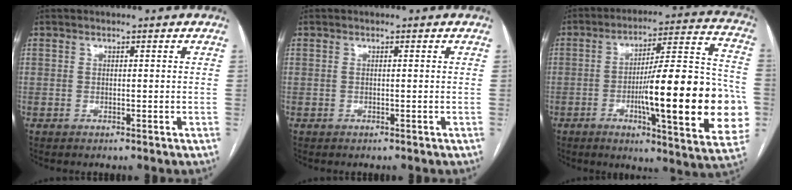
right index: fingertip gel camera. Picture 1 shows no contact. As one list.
[{"total": 0.0}, {"total": 25.0, "force": [-5.0, 3.4, 24.3], "torque": [-0.291, 0.010, -0.066]}]